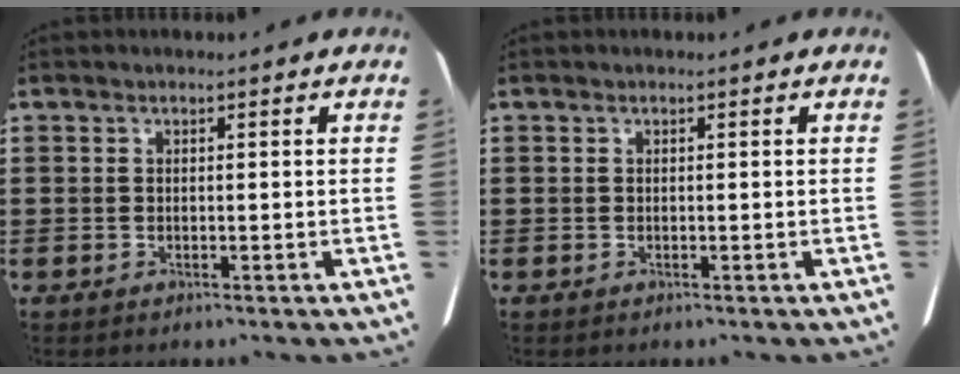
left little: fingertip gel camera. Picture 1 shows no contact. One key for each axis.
{"total": 0.0}